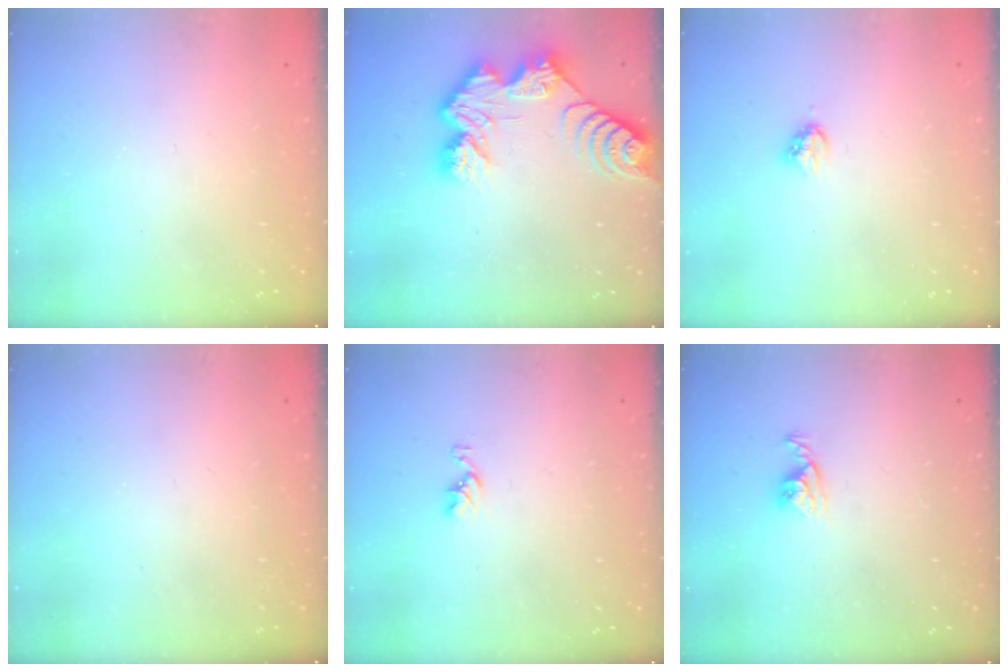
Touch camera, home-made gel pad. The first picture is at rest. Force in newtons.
{"total": 12.9, "press": 12.9, "slide": 1.0}
{"total": 4.0, "press": 4.0, "slide": 0.4}
{"total": 0.0}
{"total": 3.3, "press": 3.3, "slide": 0.5}
{"total": 4.8, "press": 4.8, "slide": 0.2}